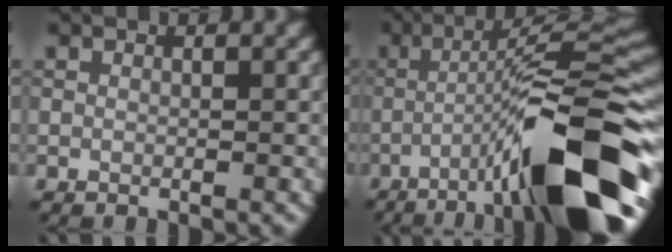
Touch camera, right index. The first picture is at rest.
{"total": 15.1, "force": [-6.6, 3.0, 13.3], "torque": [-0.198, 0.011, -0.099]}